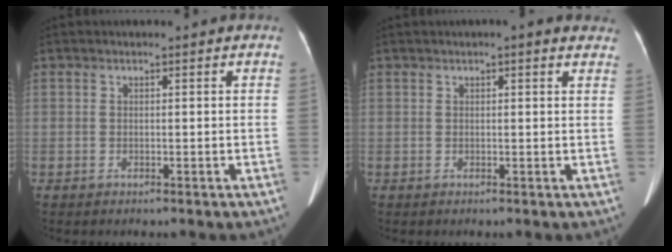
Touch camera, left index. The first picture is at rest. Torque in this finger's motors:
{"motor_torque": [0.07, -0.16, 0.01, 0.03]}